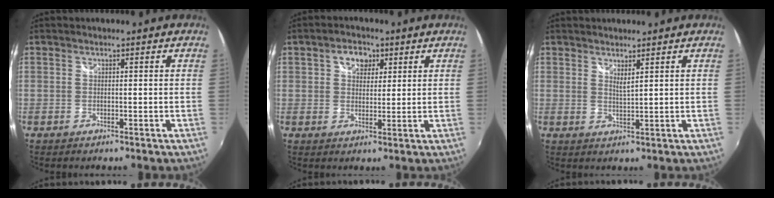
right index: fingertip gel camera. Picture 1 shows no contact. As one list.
[{"total": 4.9, "force": [2.2, 3.6, 2.5], "torque": [-0.034, 0.016, 0.037]}, {"total": 2.0, "force": [1.5, 0.2, 1.3], "torque": [-0.023, -0.004, 0.022]}]